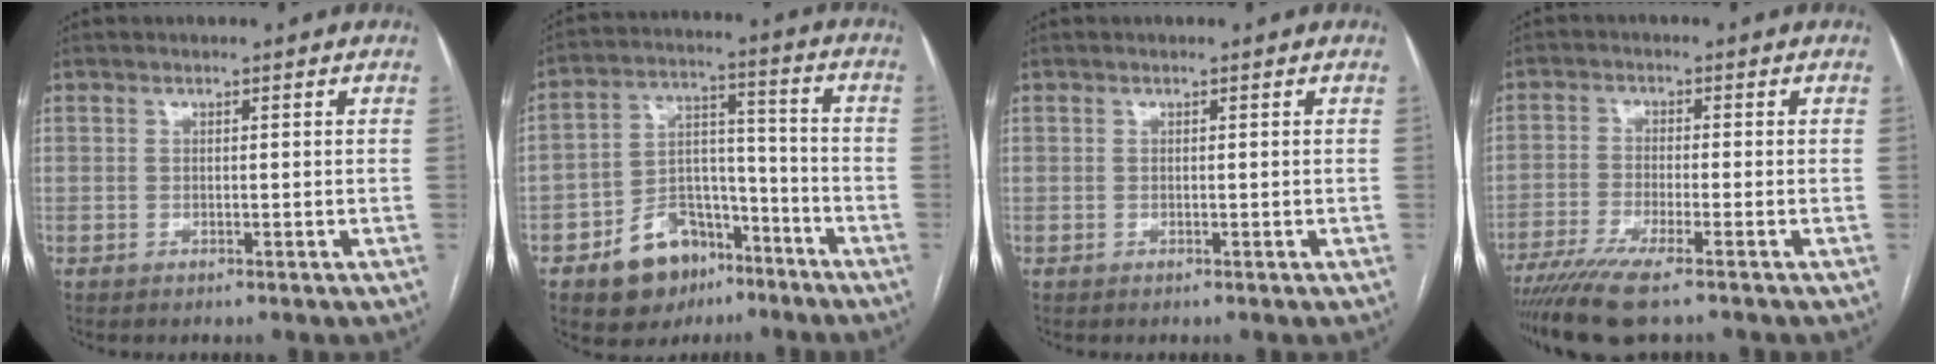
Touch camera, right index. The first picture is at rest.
{"total": 11.8, "force": [-7.2, 7.5, 5.7], "torque": [-0.097, 0.027, -0.112]}
{"total": 0.0}
{"total": 9.7, "force": [-7.3, 0.2, 6.3], "torque": [-0.114, -0.021, -0.125]}